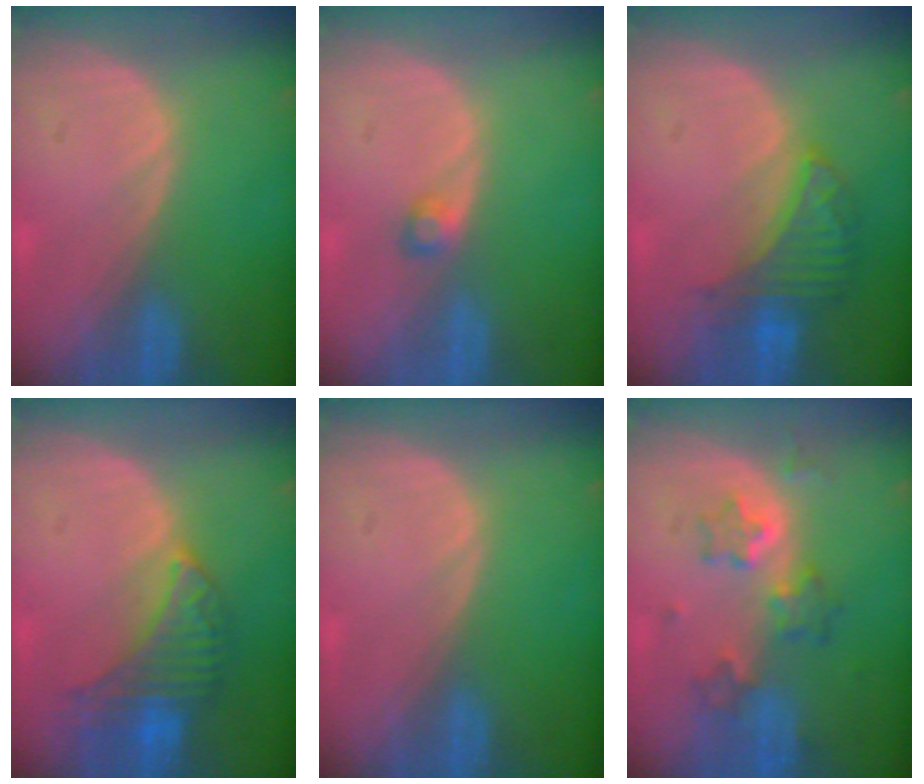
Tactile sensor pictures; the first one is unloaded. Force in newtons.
{"total": 1.6, "press": 1.6, "slide": 0.3}
{"total": 6.6, "press": 6.1, "slide": 2.5}
{"total": 7.2, "press": 7.0, "slide": 1.6}
{"total": 0.0}
{"total": 6.0, "press": 5.8, "slide": 1.8}